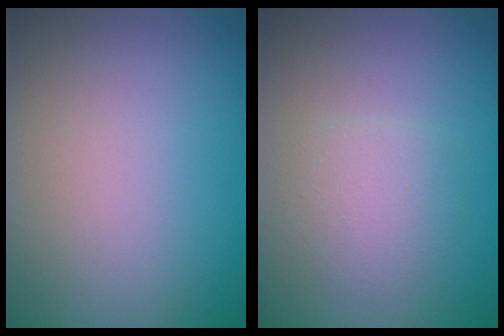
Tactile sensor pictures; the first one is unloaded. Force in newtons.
{"total": 2.3, "press": 2.3, "slide": 0.1}